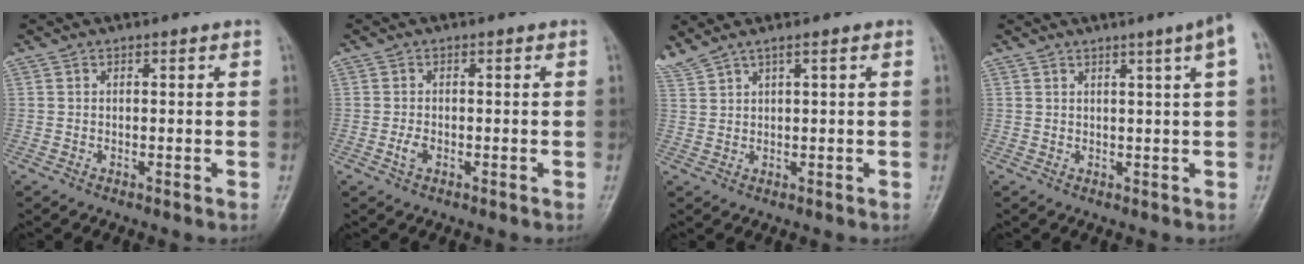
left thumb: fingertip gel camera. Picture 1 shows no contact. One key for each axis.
{"total": 2.0, "fx": -0.6, "fy": 1.0, "fz": 1.6, "tx": -0.035, "ty": 0.009, "tz": -0.008}
{"total": 3.9, "fx": 3.1, "fy": -0.1, "fz": 2.4, "tx": -0.068, "ty": 0.010, "tz": 0.073}
{"total": 5.4, "fx": 2.4, "fy": -0.8, "fz": 4.7, "tx": -0.065, "ty": -0.004, "tz": 0.034}